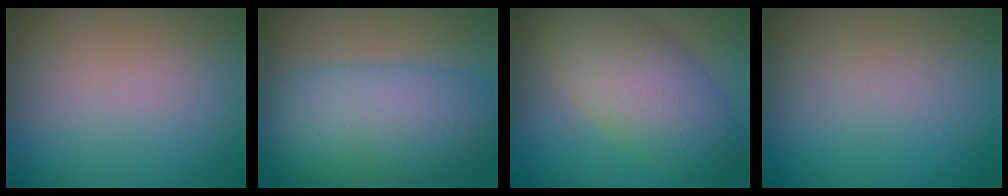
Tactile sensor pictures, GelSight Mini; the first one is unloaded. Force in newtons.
{"total": 10.6, "press": 10.6, "slide": 0.2}
{"total": 7.9, "press": 7.9, "slide": 0.5}
{"total": 0.0}